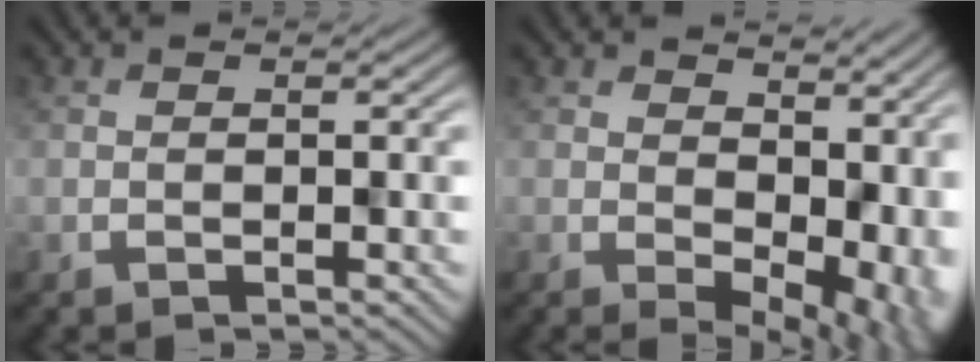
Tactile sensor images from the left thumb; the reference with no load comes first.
{"total": 11.5, "force": [0.5, 7.3, 8.9], "torque": [-0.104, -0.039, 0.046]}